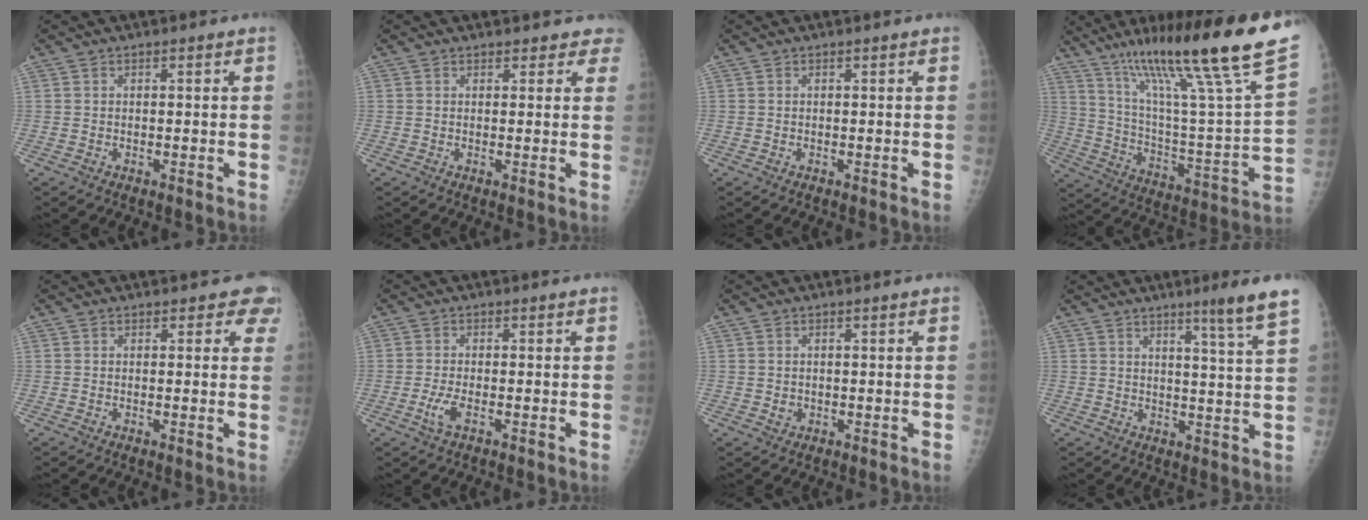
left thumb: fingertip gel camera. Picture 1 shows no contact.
{"total": 3.6, "force": [3.1, 1.7, -0.2], "torque": [0.040, -0.015, 0.014]}
{"total": 0.0}
{"total": 31.3, "force": [20.0, 3.0, 23.8], "torque": [-0.370, -0.057, 0.324]}
{"total": 3.4, "force": [2.8, 1.8, 0.7], "torque": [0.028, -0.010, 0.012]}
{"total": 2.8, "force": [-0.9, 0.9, 2.5], "torque": [-0.059, -0.001, -0.019]}
{"total": 1.0, "force": [0.1, 0.9, 0.5], "torque": [-0.004, 0.000, 0.005]}
{"total": 7.8, "force": [5.2, -1.0, 5.7], "torque": [-0.081, -0.039, 0.071]}